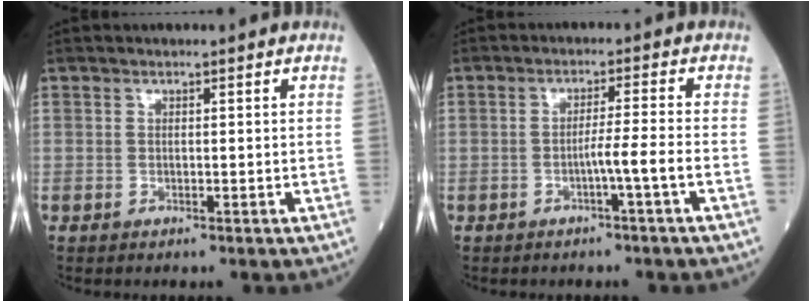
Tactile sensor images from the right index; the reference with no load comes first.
{"total": 3.5, "force": [-1.7, -1.2, 2.8], "torque": [-0.046, 0.003, -0.031]}